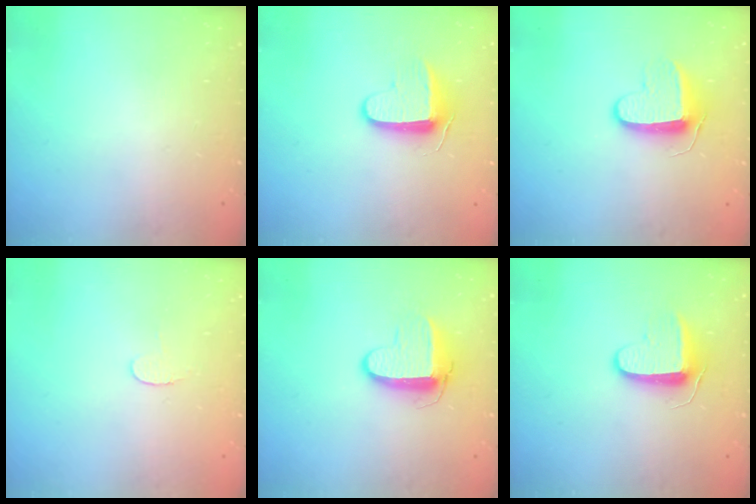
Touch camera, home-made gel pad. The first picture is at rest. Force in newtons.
{"total": 8.9, "press": 8.9, "slide": 0.8}
{"total": 9.5, "press": 9.5, "slide": 0.0}
{"total": 4.3, "press": 4.3, "slide": 0.3}
{"total": 8.9, "press": 8.9, "slide": 0.9}
{"total": 9.5, "press": 9.5, "slide": 0.8}